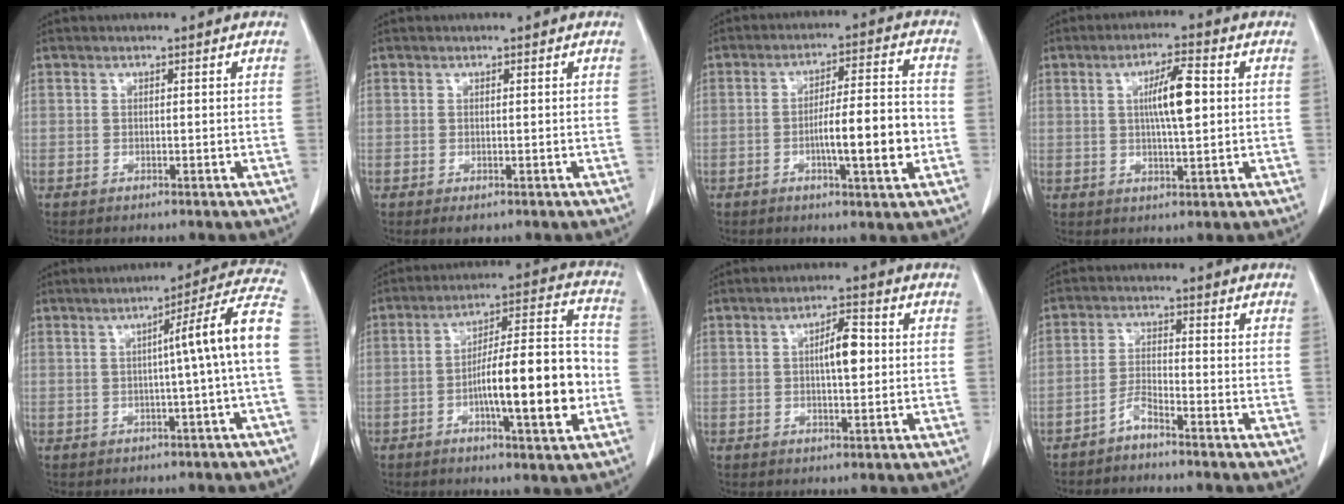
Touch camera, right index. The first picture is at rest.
{"total": 0.6, "force": [-0.1, 0.4, 0.4], "torque": [-0.006, -0.001, 0.002]}
{"total": 10.0, "force": [-2.3, 1.0, 9.7], "torque": [-0.152, 0.006, -0.037]}
{"total": 7.0, "force": [1.1, 0.9, 6.9], "torque": [-0.120, 0.005, 0.019]}
{"total": 10.3, "force": [0.0, -1.6, 10.1], "torque": [-0.127, 0.022, -0.006]}
{"total": 15.6, "force": [-3.6, 2.2, 15.0], "torque": [-0.235, 0.016, -0.054]}
{"total": 5.2, "force": [0.6, 1.4, 4.9], "torque": [-0.082, 0.008, 0.010]}
{"total": 2.8, "force": [-2.5, 0.1, 1.2], "torque": [-0.027, 0.000, -0.052]}